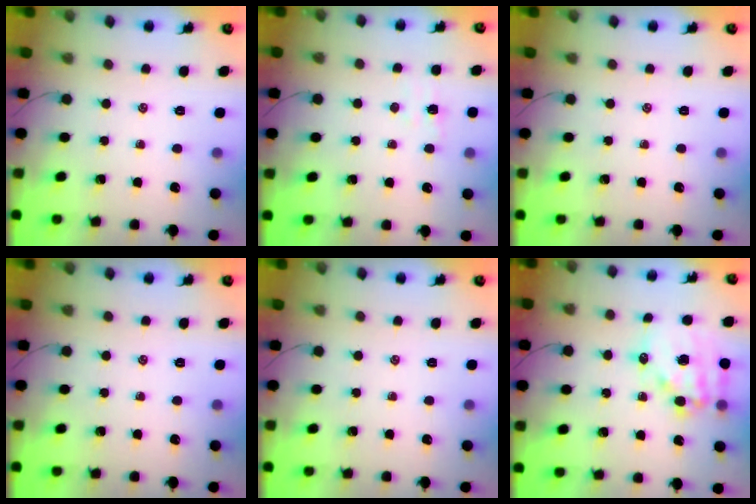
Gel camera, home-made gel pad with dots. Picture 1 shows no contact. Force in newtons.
{"total": 3.0, "press": 2.9, "slide": 0.7}
{"total": 0.0}
{"total": 0.0}
{"total": 0.0}
{"total": 15.2, "press": 14.8, "slide": 3.5}